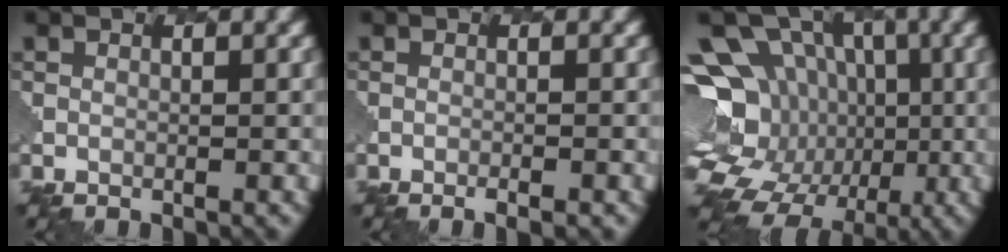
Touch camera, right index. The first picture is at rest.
{"total": 1.5, "force": [-0.8, 0.5, 1.1], "torque": [-0.001, 0.006, -0.012]}
{"total": 15.4, "force": [-1.4, 13.4, 7.4], "torque": [-0.152, 0.015, -0.029]}